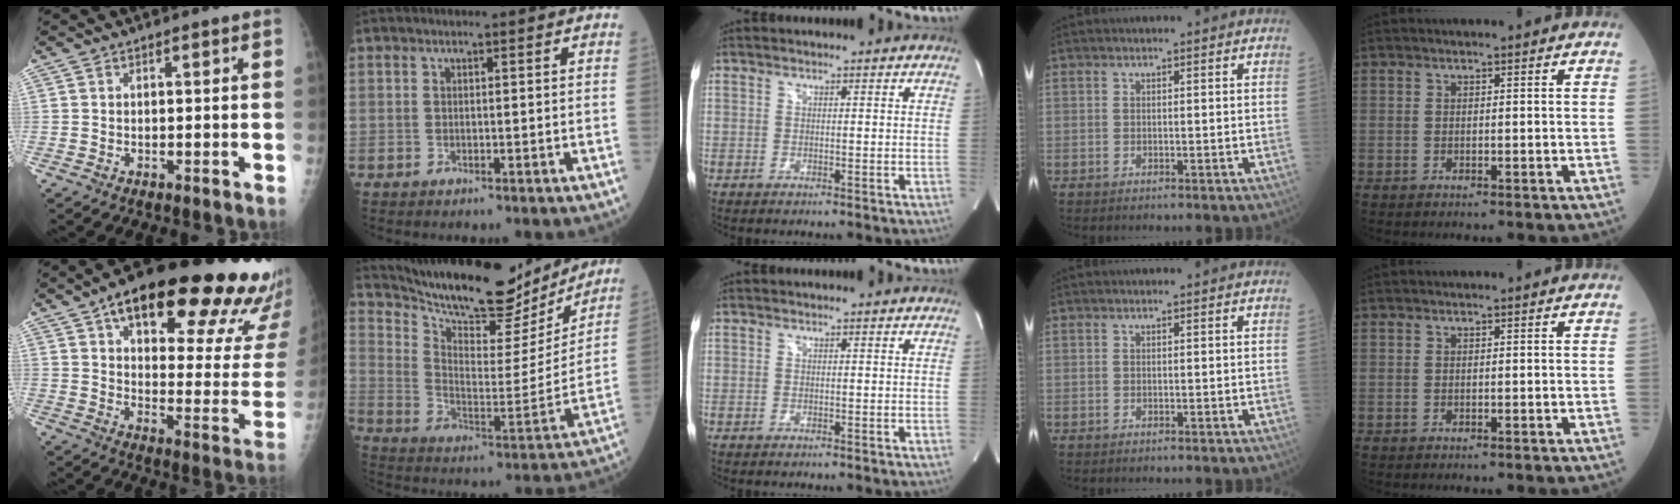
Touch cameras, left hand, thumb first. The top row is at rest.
{"thumb": {"total": 30.3, "force": [19.2, 10.0, 21.2], "torque": [-0.257, -0.052, 0.258]}, "index": {"total": 22.5, "force": [20.1, 5.4, 8.4], "torque": [-0.145, -0.020, 0.299]}}